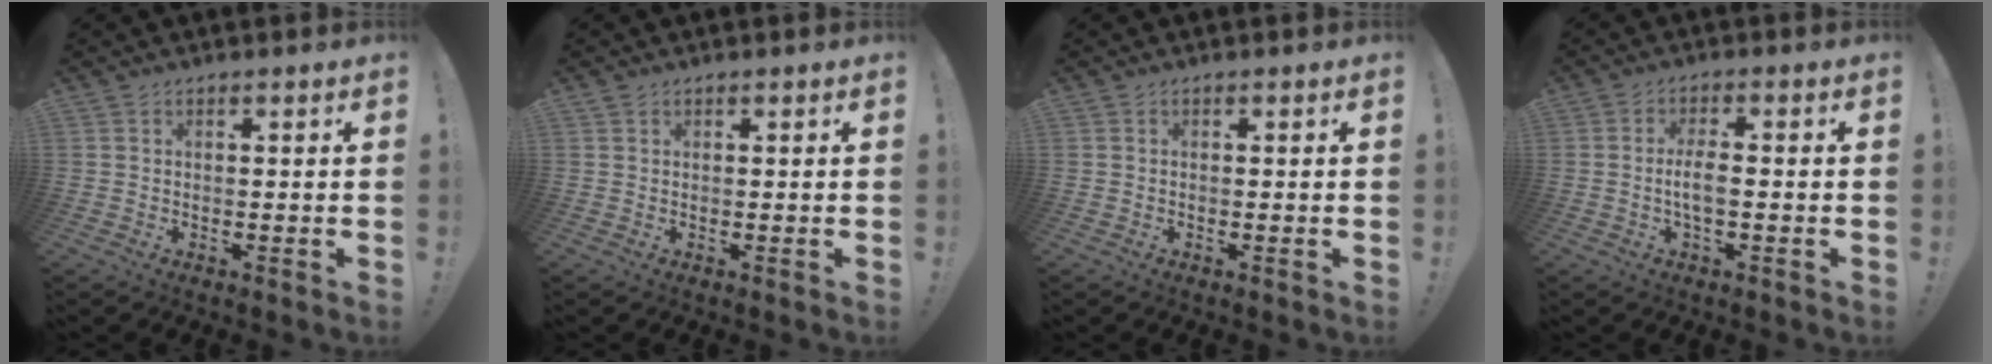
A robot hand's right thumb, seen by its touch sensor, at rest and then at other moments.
{"total": 0.5, "force": [0.4, 0.3, 0.1], "torque": [0.001, -0.001, 0.007]}
{"total": 0.0}
{"total": 5.0, "force": [-1.1, 1.2, 4.8], "torque": [-0.105, -0.003, -0.024]}